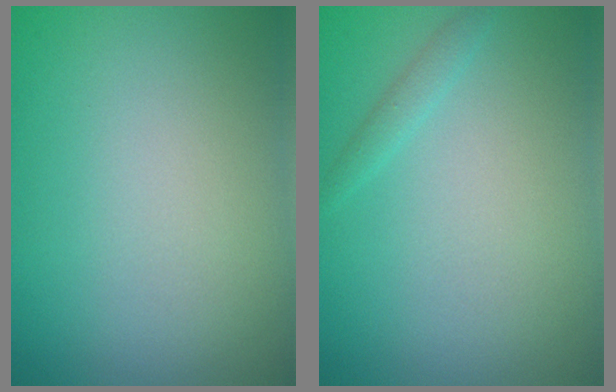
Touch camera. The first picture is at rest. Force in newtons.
{"total": 0.9, "press": 0.9, "slide": 0.0}